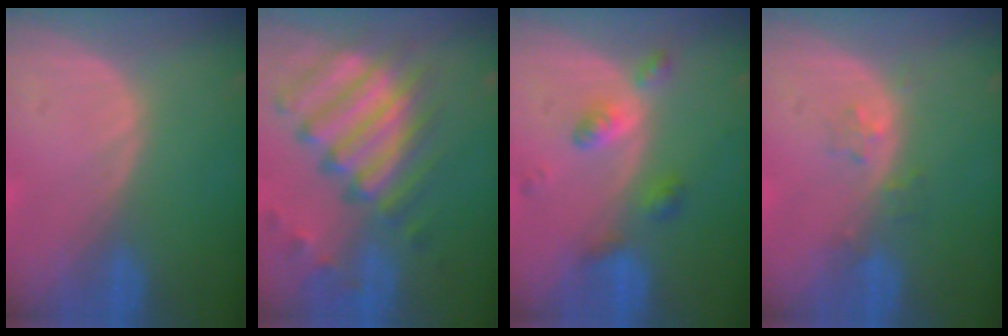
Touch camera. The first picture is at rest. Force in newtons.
{"total": 12.2, "press": 10.5, "slide": 6.1}
{"total": 4.8, "press": 4.8, "slide": 0.1}
{"total": 2.3, "press": 2.2, "slide": 0.3}